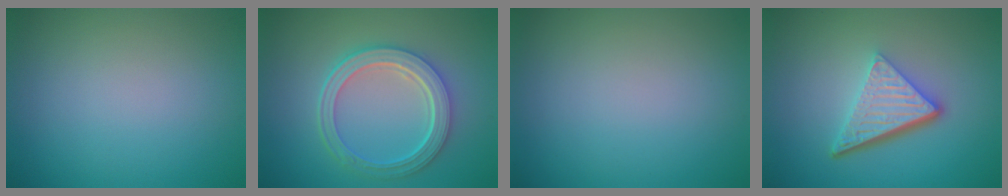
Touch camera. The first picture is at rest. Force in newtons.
{"total": 5.6, "press": 4.1, "slide": 3.8}
{"total": 0.0}
{"total": 5.6, "press": 3.7, "slide": 4.2}